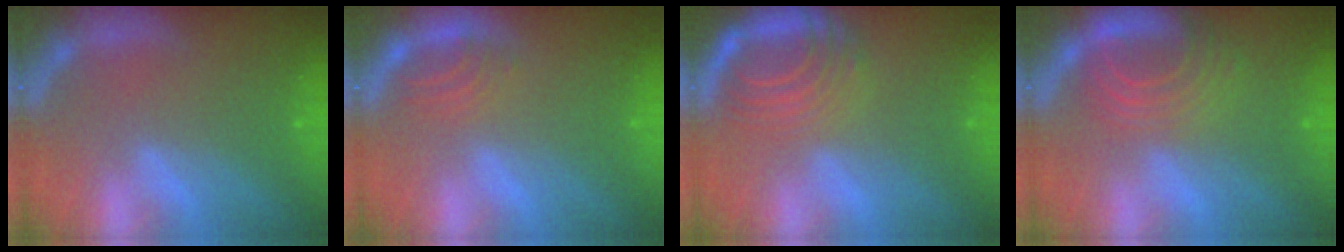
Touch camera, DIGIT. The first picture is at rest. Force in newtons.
{"total": 2.5}
{"total": 8.5}
{"total": 8.1}